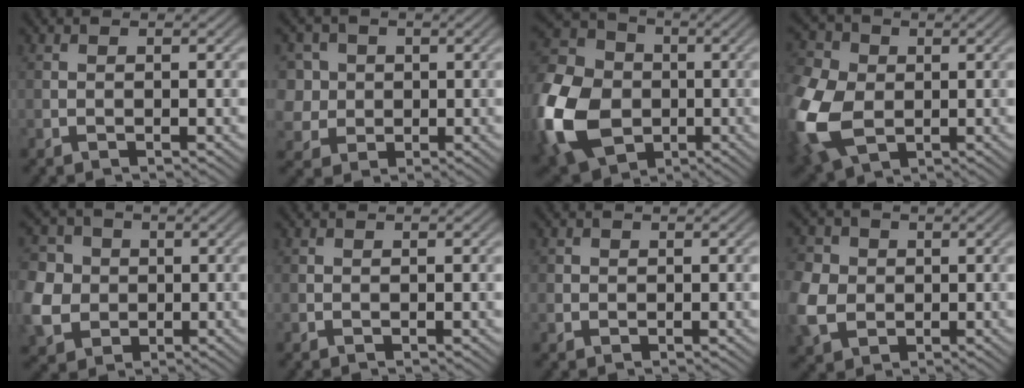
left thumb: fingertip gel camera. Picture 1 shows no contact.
{"total": 6.4, "force": [1.7, 5.9, 2.0], "torque": [-0.075, 0.004, 0.028]}
{"total": 18.4, "force": [-4.3, 14.2, 10.9], "torque": [-0.310, -0.016, -0.103]}
{"total": 14.0, "force": [-1.8, 10.2, 9.4], "torque": [-0.273, -0.020, -0.037]}
{"total": 8.4, "force": [-0.6, 7.5, 3.7], "torque": [-0.132, -0.012, -0.021]}
{"total": 0.0}
{"total": 1.0, "force": [0.1, 1.0, 0.2], "torque": [-0.003, -0.004, 0.001]}
{"total": 7.4, "force": [-0.5, 6.3, 3.8], "torque": [-0.131, -0.007, -0.016]}